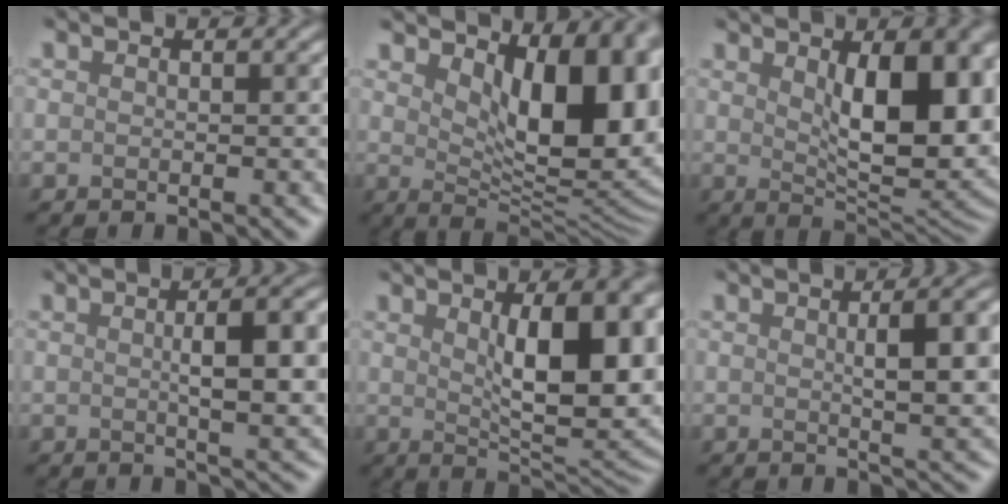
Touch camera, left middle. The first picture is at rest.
{"total": 10.3, "force": [3.2, 4.3, 8.8], "torque": [-0.103, -0.009, 0.056]}
{"total": 9.1, "force": [1.8, 2.9, 8.4], "torque": [-0.115, -0.007, 0.038]}
{"total": 6.0, "force": [0.4, 1.0, 5.9], "torque": [-0.077, 0.004, 0.010]}
{"total": 9.1, "force": [1.5, 2.1, 8.7], "torque": [-0.123, -0.012, 0.036]}
{"total": 5.7, "force": [0.7, 0.9, 5.6], "torque": [-0.066, 0.007, 0.014]}